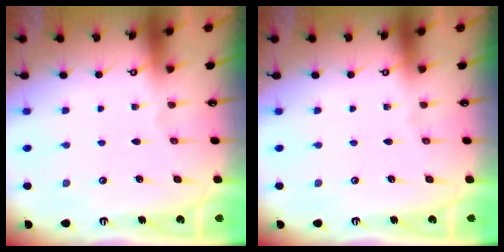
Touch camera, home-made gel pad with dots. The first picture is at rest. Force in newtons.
{"total": 0.0}